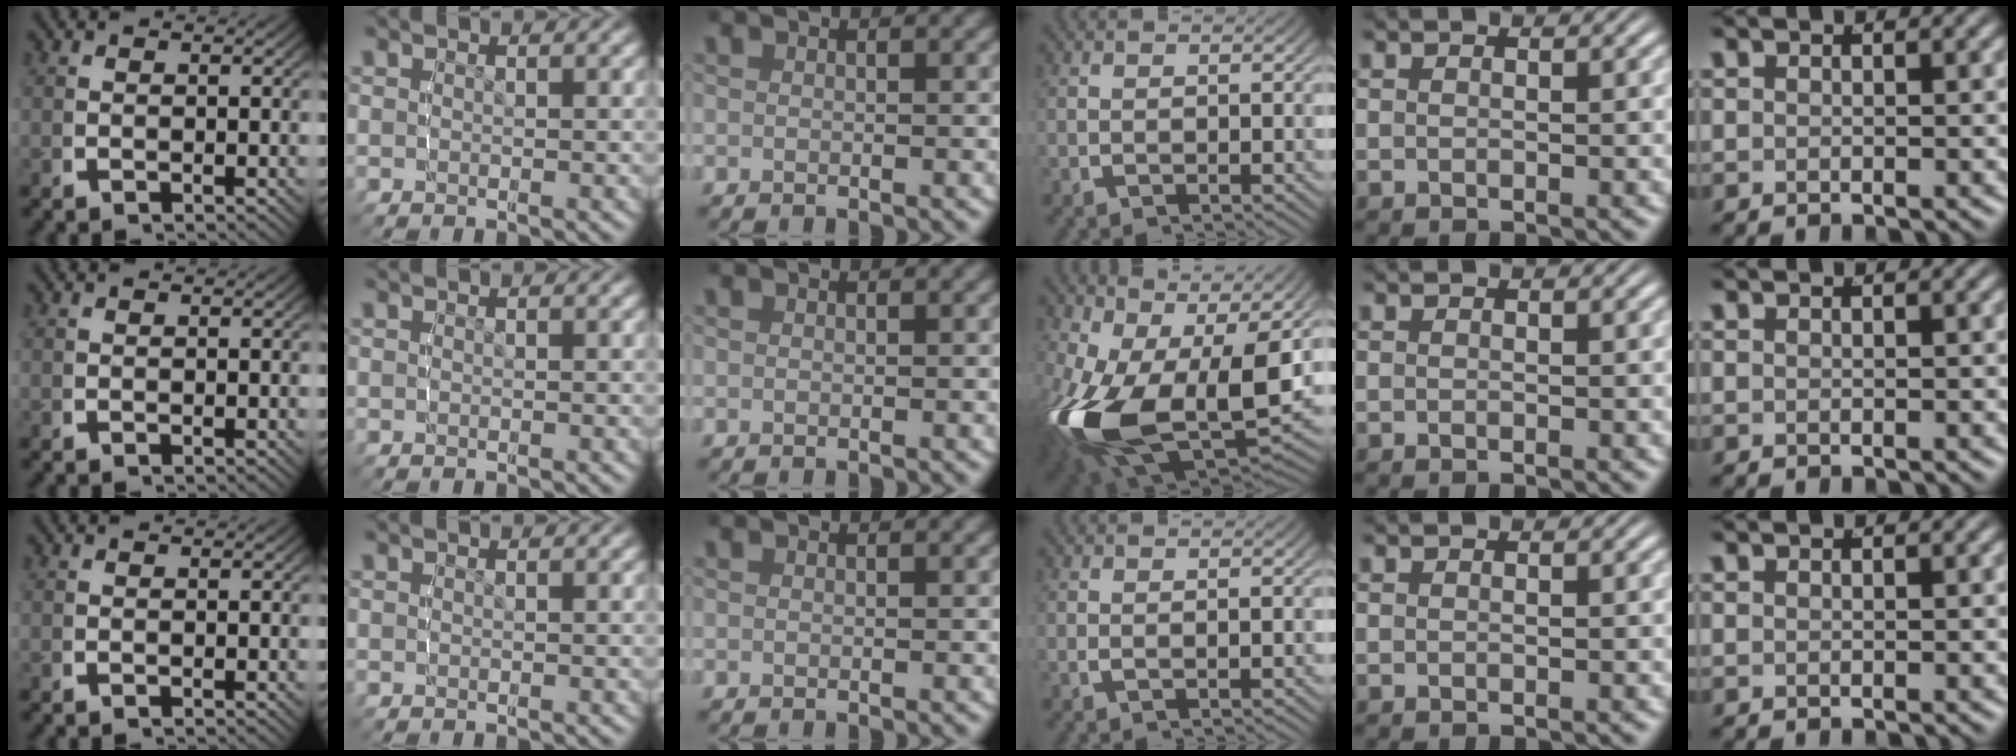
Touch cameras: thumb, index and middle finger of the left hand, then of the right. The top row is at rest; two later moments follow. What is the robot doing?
{"motion": "lift_and_place", "object": "glasses"}